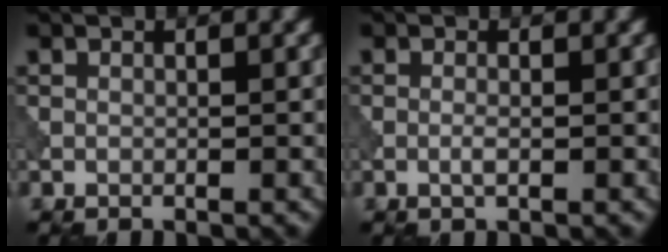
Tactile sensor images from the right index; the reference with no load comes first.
{"total": 0.9, "force": [-0.3, 0.1, 0.8], "torque": [-0.019, -0.001, -0.007]}